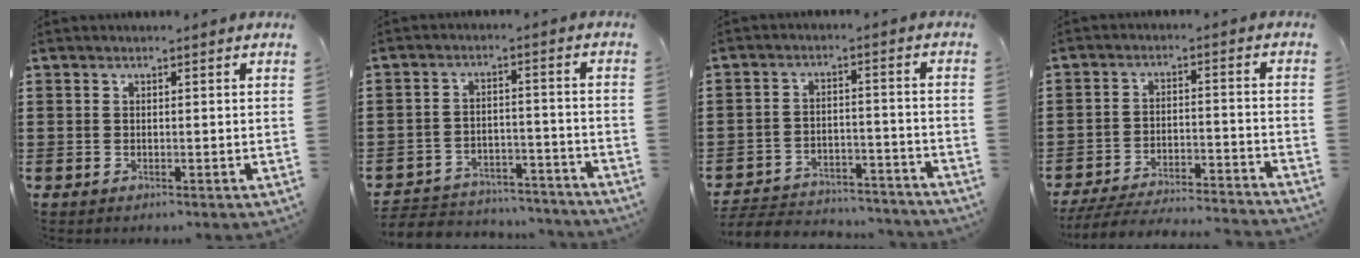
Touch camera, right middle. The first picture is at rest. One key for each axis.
{"total": 4.7, "fx": -4.6, "fy": 0.9, "fz": 0.2, "tx": -0.006, "ty": 0.009, "tz": -0.095}
{"total": 4.8, "fx": -4.7, "fy": 0.8, "fz": 0.6, "tx": -0.018, "ty": 0.006, "tz": -0.099}
{"total": 5.8, "fx": -5.6, "fy": 0.3, "fz": 1.5, "tx": -0.035, "ty": -0.003, "tz": -0.112}